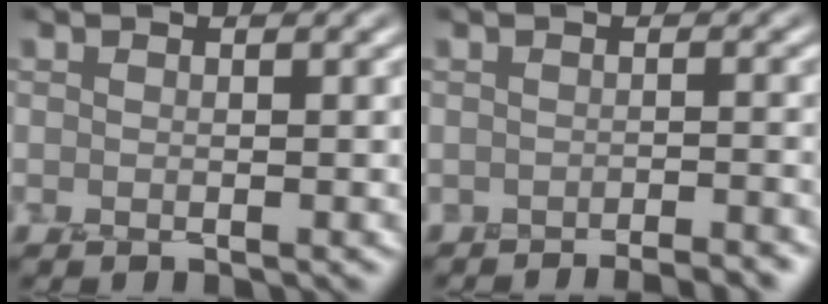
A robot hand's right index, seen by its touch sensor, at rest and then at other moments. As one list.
[{"total": 3.1, "force": [-2.9, 0.3, 1.0], "torque": [0.014, 0.014, -0.034]}]